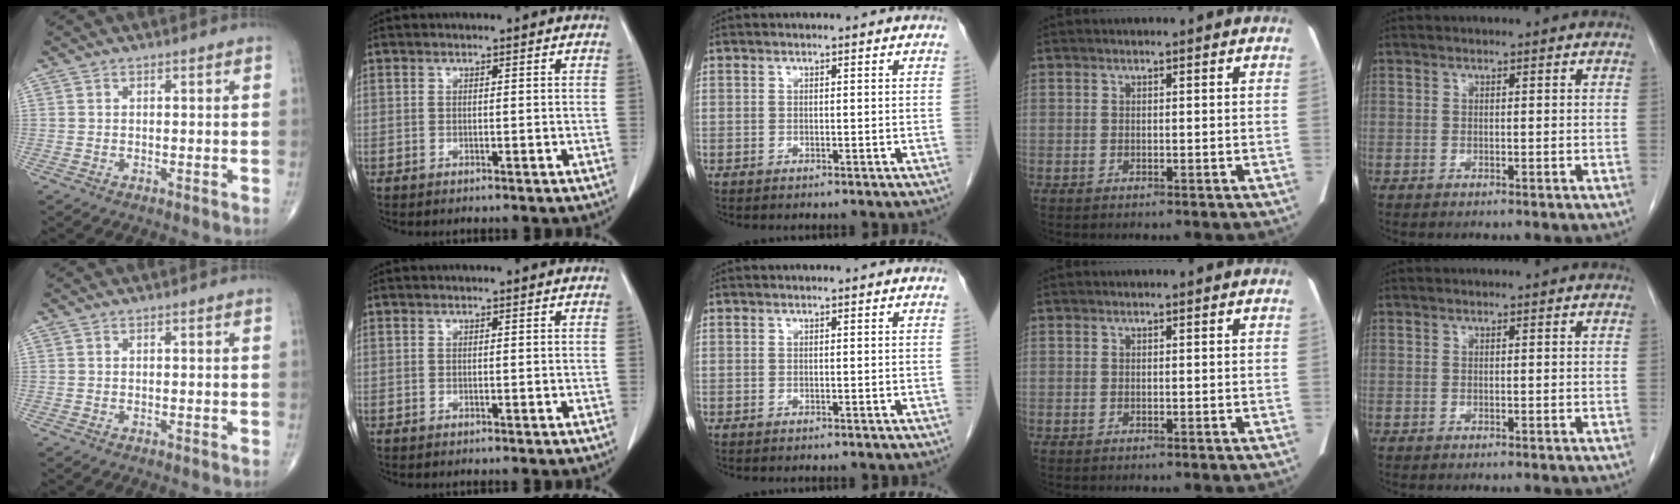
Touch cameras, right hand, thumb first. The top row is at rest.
{}